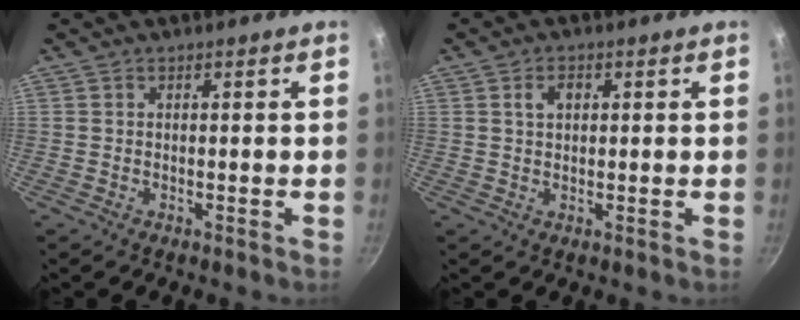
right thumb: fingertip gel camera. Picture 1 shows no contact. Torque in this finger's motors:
{"motor_torque": [-0.01, -0.02, -0.02, 0.06, 0.00]}